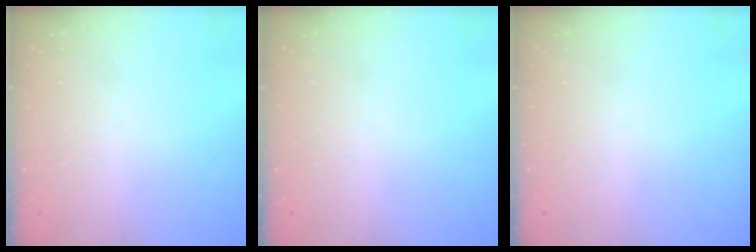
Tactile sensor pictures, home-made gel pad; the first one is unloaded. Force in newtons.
{"total": 0.0}
{"total": 0.0}